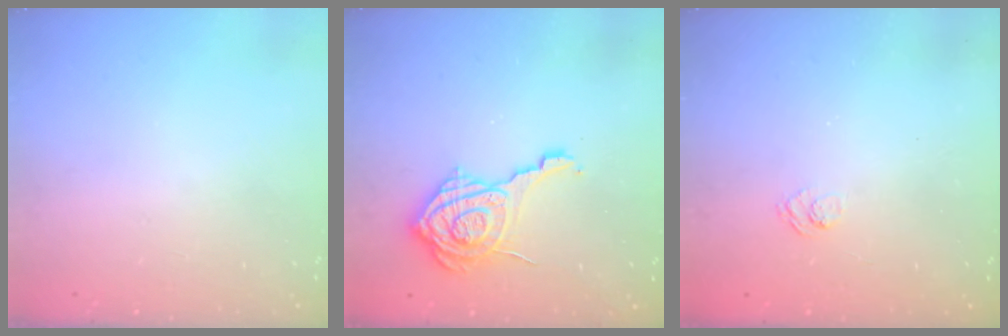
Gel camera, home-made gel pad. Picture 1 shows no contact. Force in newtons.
{"total": 14.4, "press": 14.4, "slide": 0.9}
{"total": 2.4, "press": 2.0, "slide": 1.3}